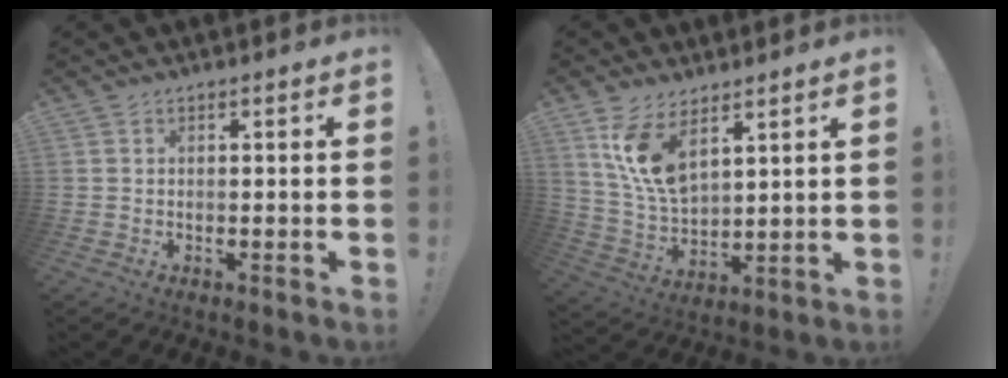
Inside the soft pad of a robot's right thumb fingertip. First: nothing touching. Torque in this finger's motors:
{"motor_torque": [0.22, 0.44, 0.98, 1.09, 0.12]}